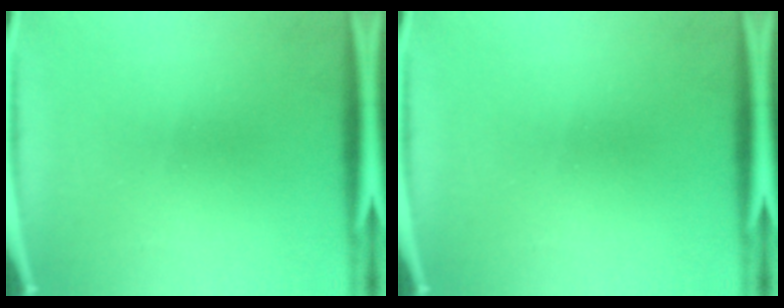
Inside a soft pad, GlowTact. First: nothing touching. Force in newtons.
{"total": 0.0}